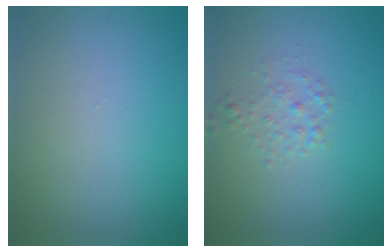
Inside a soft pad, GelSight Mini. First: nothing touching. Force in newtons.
{"total": 1.5, "press": 1.5, "slide": 0.0}